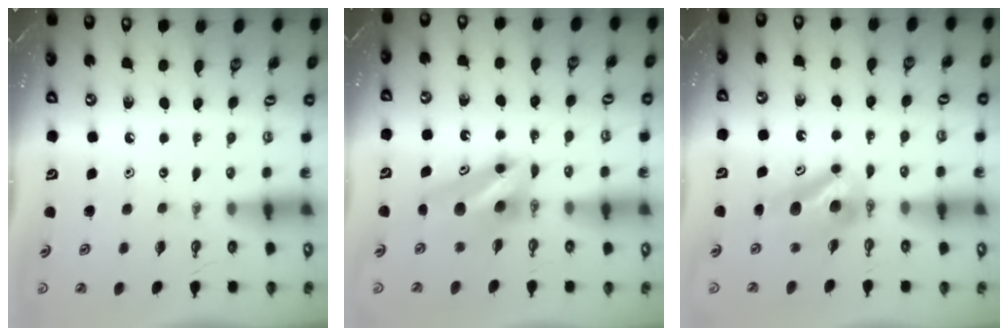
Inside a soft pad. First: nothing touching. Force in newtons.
{"total": 7.0, "press": 6.9, "slide": 1.6}
{"total": 6.4, "press": 6.2, "slide": 1.3}